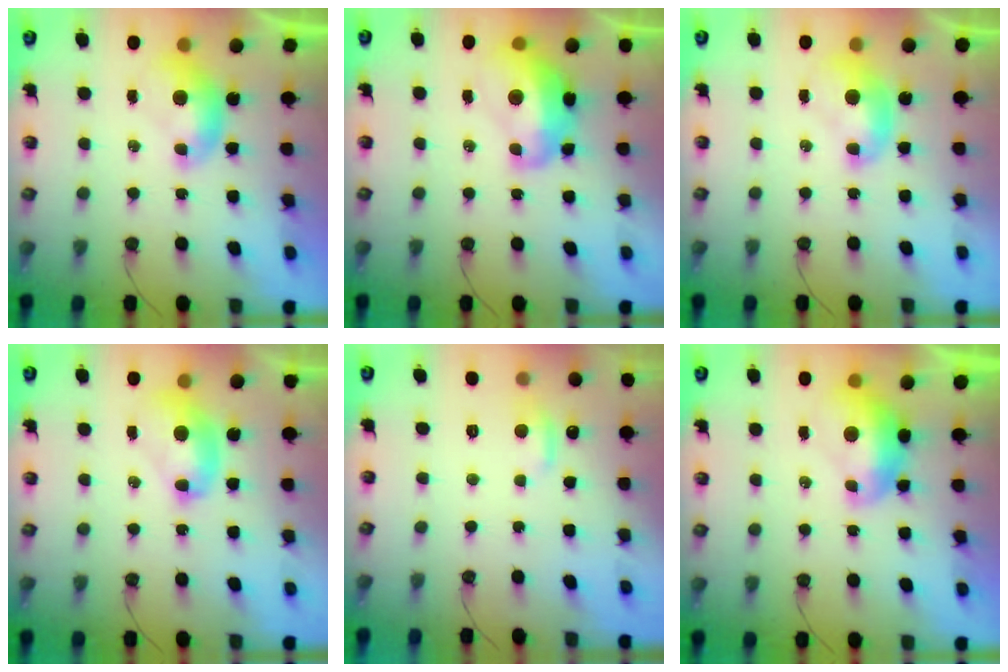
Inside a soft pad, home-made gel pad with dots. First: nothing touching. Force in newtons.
{"total": 8.5, "press": 8.4, "slide": 1.2}
{"total": 1.4, "press": 1.4, "slide": 0.2}
{"total": 2.7, "press": 2.7, "slide": 0.1}
{"total": 0.7, "press": 0.0, "slide": 0.7}
{"total": 2.2, "press": 2.1, "slide": 0.8}